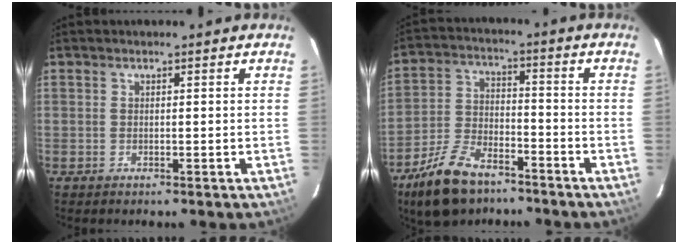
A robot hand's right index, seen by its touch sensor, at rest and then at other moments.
{"total": 13.5, "force": [-9.7, 6.2, 7.1], "torque": [-0.163, -0.005, -0.177]}